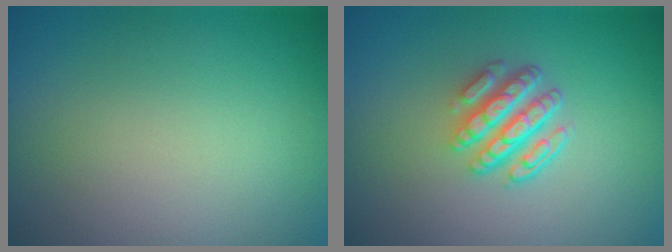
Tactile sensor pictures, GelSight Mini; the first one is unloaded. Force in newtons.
{"total": 4.7, "press": 3.5, "slide": 3.1}